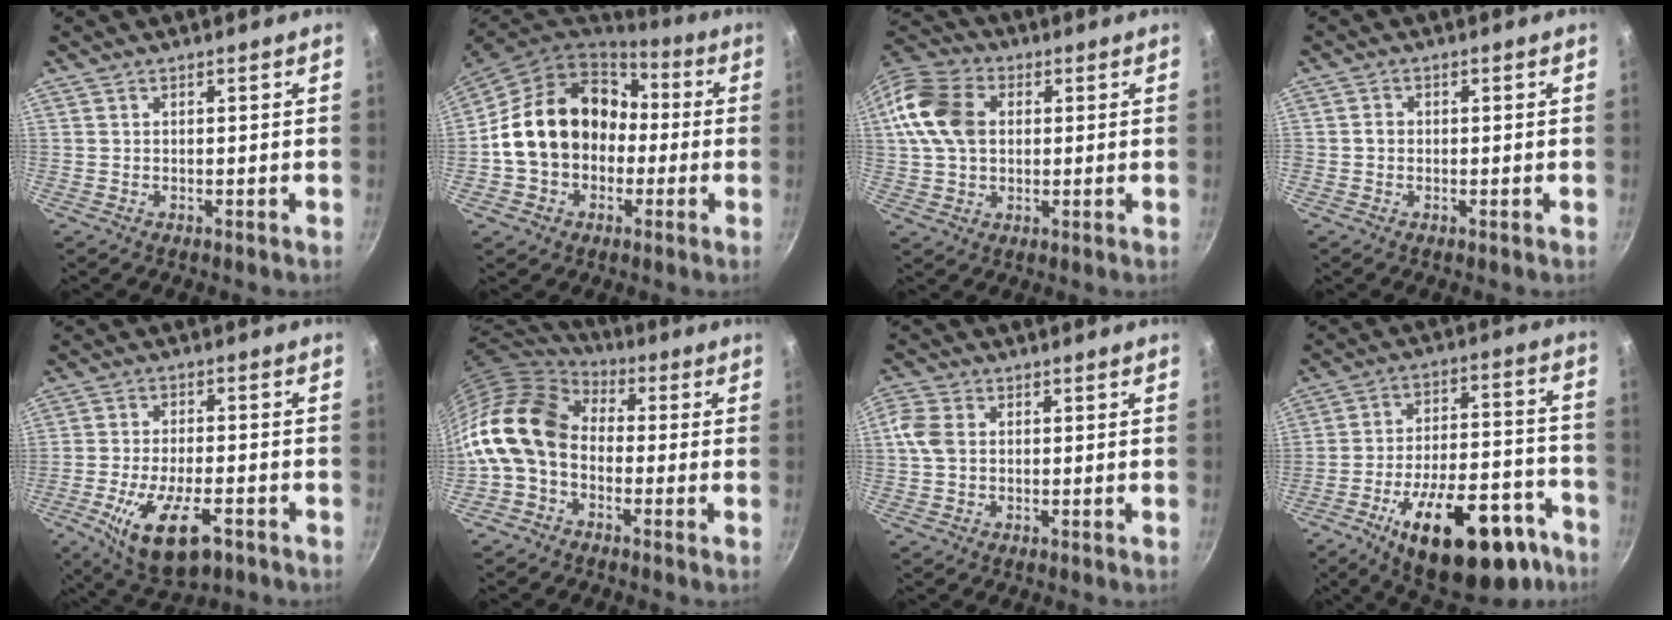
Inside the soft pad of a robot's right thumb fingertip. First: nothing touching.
{"total": 19.0, "force": [-0.1, 15.2, 11.3], "torque": [-0.177, 0.056, -0.001]}
{"total": 13.3, "force": [2.2, 9.6, 9.0], "torque": [-0.164, 0.016, 0.024]}
{"total": 1.4, "force": [-0.2, 1.1, 0.7], "torque": [-0.013, 0.009, -0.008]}
{"total": 13.9, "force": [-6.0, 5.9, 11.0], "torque": [-0.191, 0.008, -0.097]}
{"total": 15.7, "force": [-1.0, 11.5, 10.6], "torque": [-0.190, 0.035, -0.040]}
{"total": 5.2, "force": [0.4, 4.0, 3.4], "torque": [-0.066, 0.007, -0.001]}
{"total": 26.3, "force": [-14.7, 11.7, 18.4], "torque": [-0.225, 0.077, -0.206]}